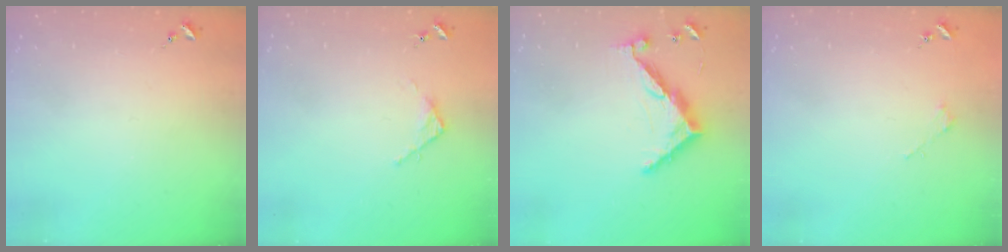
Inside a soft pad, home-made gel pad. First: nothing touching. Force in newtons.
{"total": 3.1, "press": 3.1, "slide": 0.4}
{"total": 9.3, "press": 9.3, "slide": 0.3}
{"total": 1.8, "press": 1.8, "slide": 0.2}